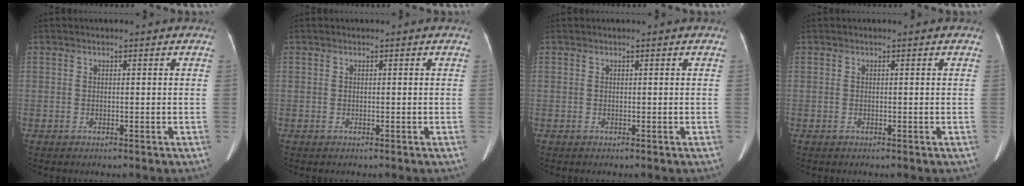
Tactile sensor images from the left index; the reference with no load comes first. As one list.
[{"total": 0.0}, {"total": 0.0}, {"total": 0.0}]